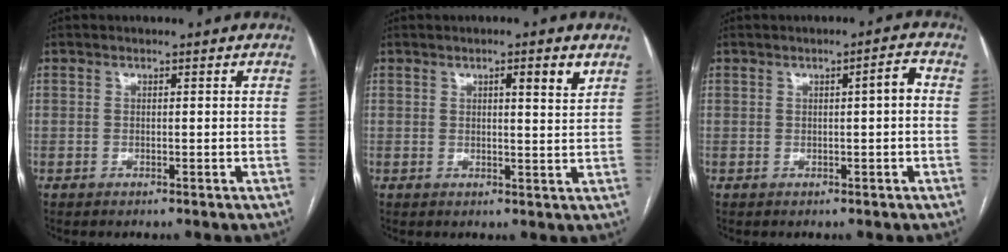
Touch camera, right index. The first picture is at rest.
{"total": 3.5, "force": [2.0, 0.2, 2.9], "torque": [-0.042, -0.006, 0.026]}
{"total": 2.4, "force": [0.2, 0.3, 2.4], "torque": [-0.032, 0.006, 0.002]}